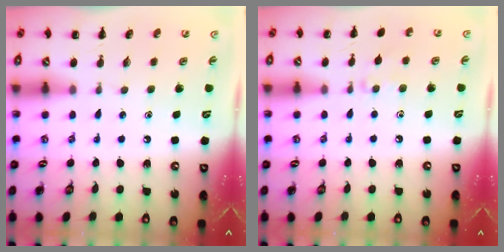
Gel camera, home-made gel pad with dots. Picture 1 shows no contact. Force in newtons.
{"total": 6.0, "press": 5.7, "slide": 2.0}